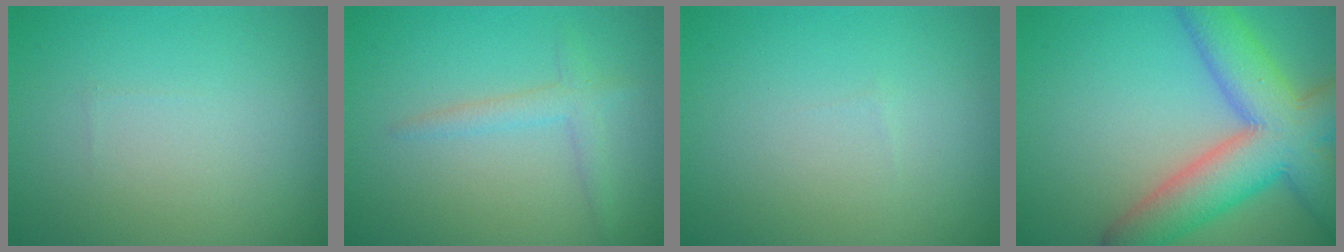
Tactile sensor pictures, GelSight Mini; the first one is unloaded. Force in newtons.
{"total": 1.8, "press": 1.8, "slide": 0.1}
{"total": 0.0}
{"total": 10.1, "press": 10.1, "slide": 0.5}